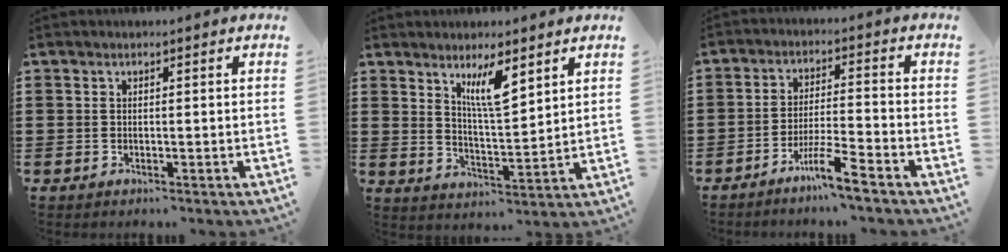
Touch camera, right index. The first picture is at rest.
{"total": 6.6, "force": [4.1, 1.5, 5.0], "torque": [-0.100, -0.007, 0.070]}
{"total": 6.4, "force": [-4.9, -0.1, 4.2], "torque": [-0.088, -0.008, -0.094]}